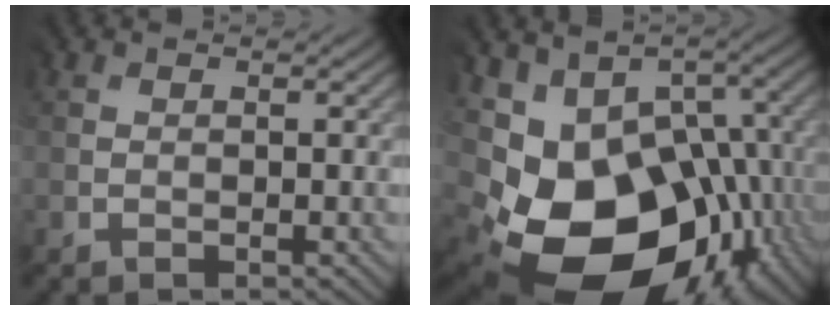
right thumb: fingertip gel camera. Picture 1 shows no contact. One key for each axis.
{"total": 17.2, "fx": -4.1, "fy": 13.1, "fz": 10.4, "tx": -0.177, "ty": -0.057, "tz": -0.036}